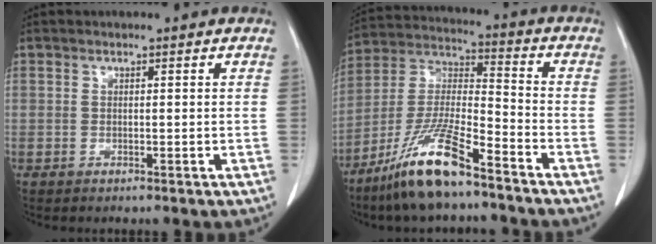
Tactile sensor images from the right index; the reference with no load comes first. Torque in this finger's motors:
{"motor_torque": [1.38, -0.76, 0.41, 0.21]}